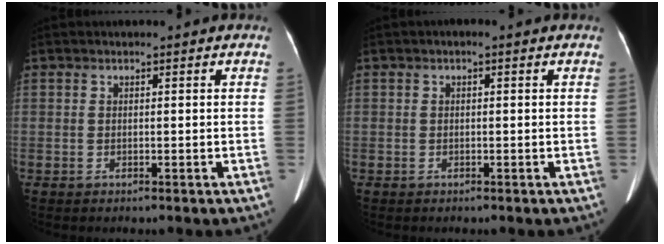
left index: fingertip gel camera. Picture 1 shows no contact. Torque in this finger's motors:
{"motor_torque": [-0.13, -0.26, -0.44, -0.06]}